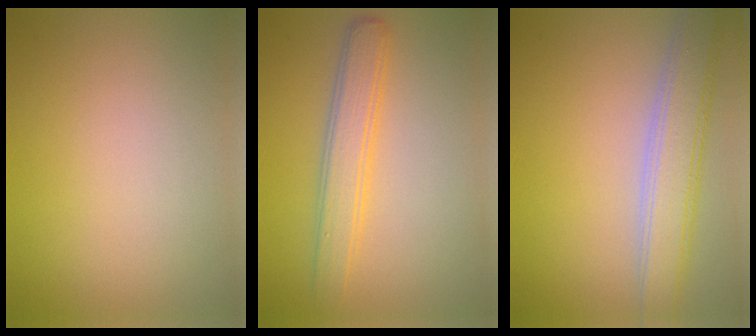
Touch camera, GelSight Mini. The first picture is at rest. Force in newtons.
{"total": 3.5, "press": 3.5, "slide": 0.0}
{"total": 5.1, "press": 5.1, "slide": 0.3}